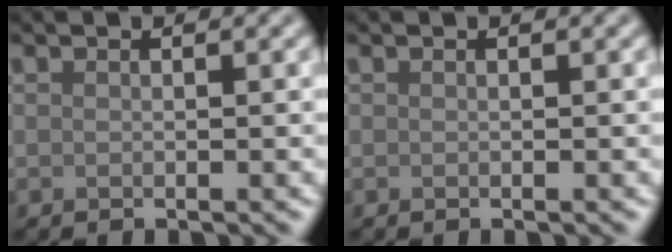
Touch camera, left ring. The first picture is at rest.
{"total": 0.0}